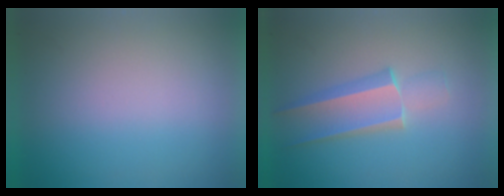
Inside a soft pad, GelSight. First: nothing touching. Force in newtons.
{"total": 2.2}